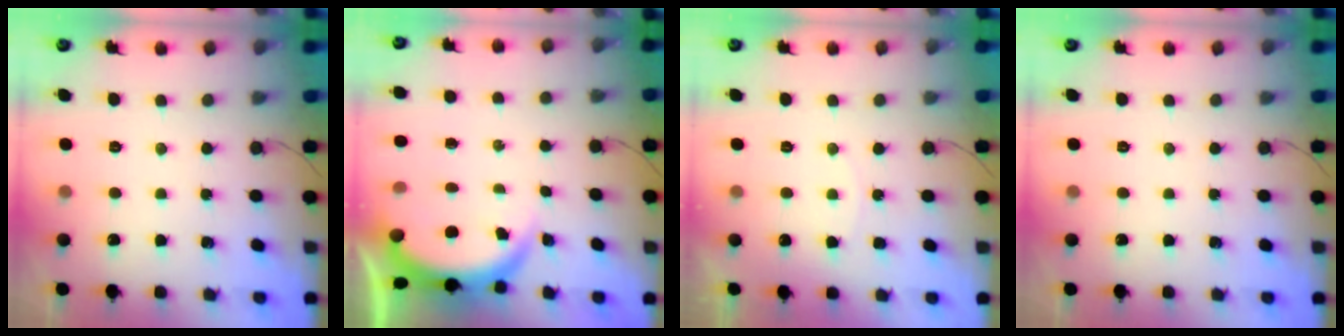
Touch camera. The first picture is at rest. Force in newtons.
{"total": 3.8, "press": 3.8, "slide": 0.1}
{"total": 4.2, "press": 3.9, "slide": 1.6}
{"total": 0.0}